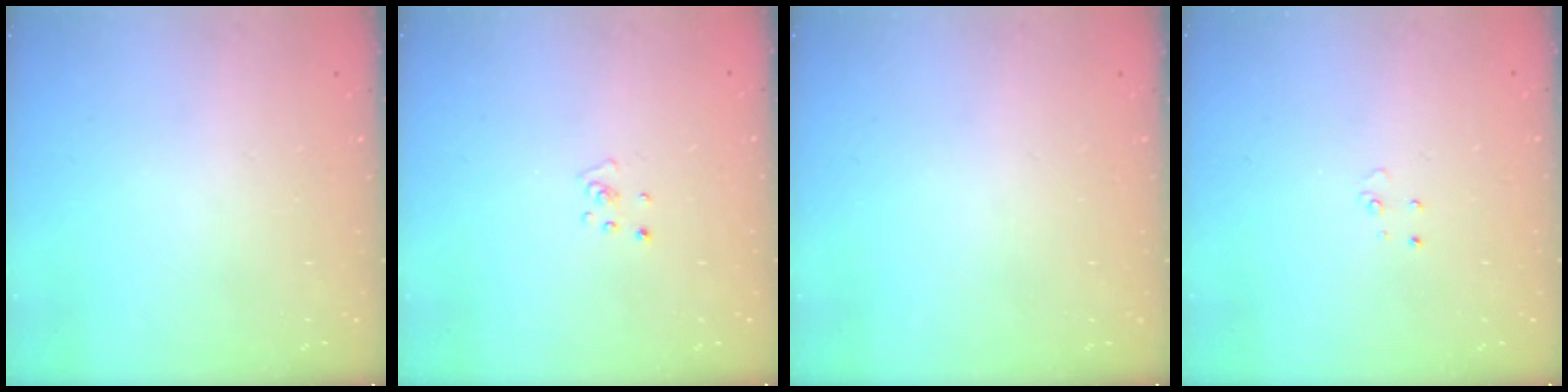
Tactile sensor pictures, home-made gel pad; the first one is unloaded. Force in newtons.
{"total": 2.2, "press": 2.2, "slide": 0.2}
{"total": 0.0}
{"total": 2.7, "press": 2.7, "slide": 0.2}